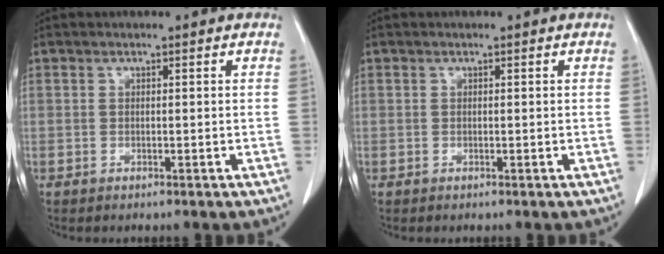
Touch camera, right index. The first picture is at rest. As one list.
[{"total": 0.0}]